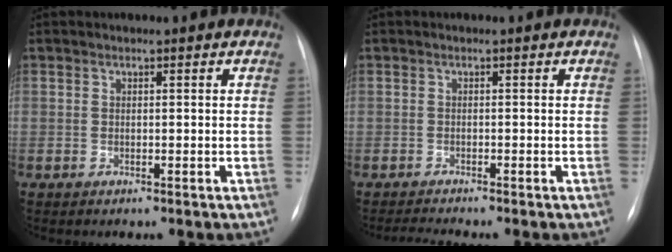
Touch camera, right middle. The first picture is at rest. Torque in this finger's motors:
{"motor_torque": [0.14, -0.22, -0.03, -0.01]}